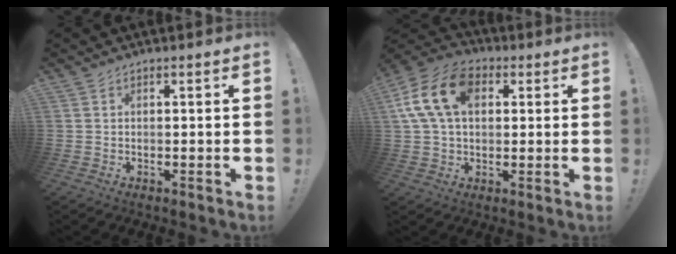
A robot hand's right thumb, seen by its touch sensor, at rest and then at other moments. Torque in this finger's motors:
{"motor_torque": [2.04, 2.27, 0.42, 0.07, 0.14]}